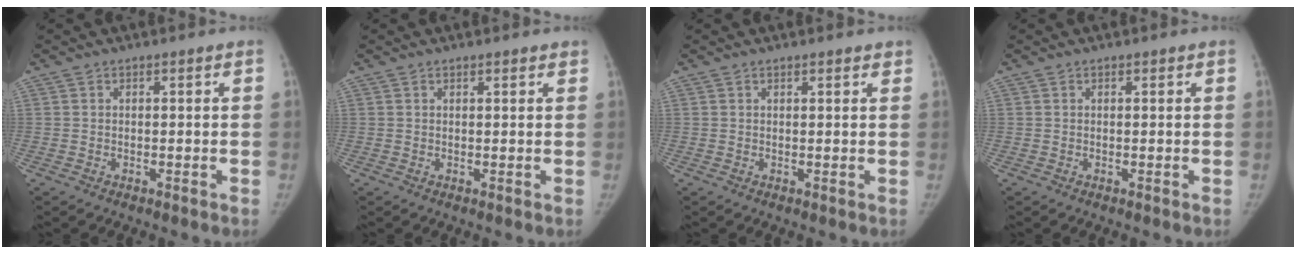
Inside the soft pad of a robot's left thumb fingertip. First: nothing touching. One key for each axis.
{"total": 1.4, "fx": 1.1, "fy": 0.3, "fz": 0.7, "tx": -0.006, "ty": -0.001, "tz": 0.014}
{"total": 1.7, "fx": 1.4, "fy": 0.5, "fz": 0.9, "tx": -0.006, "ty": -0.002, "tz": 0.017}
{"total": 0.0}